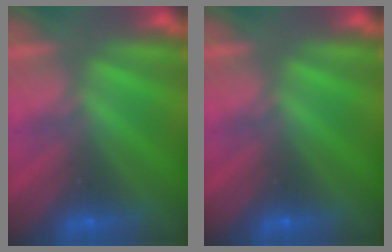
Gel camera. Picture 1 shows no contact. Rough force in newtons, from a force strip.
{"total": 0.0}